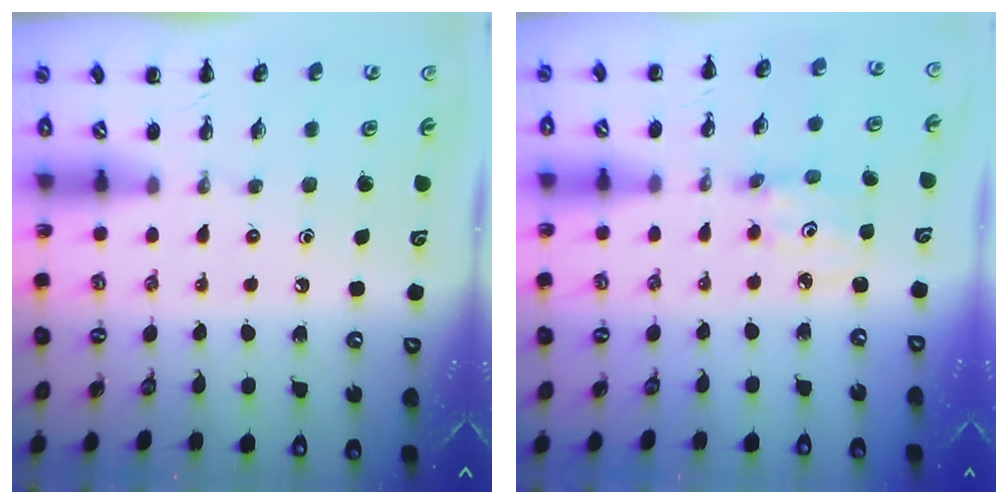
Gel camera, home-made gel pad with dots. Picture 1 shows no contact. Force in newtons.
{"total": 2.6, "press": 2.6, "slide": 0.3}